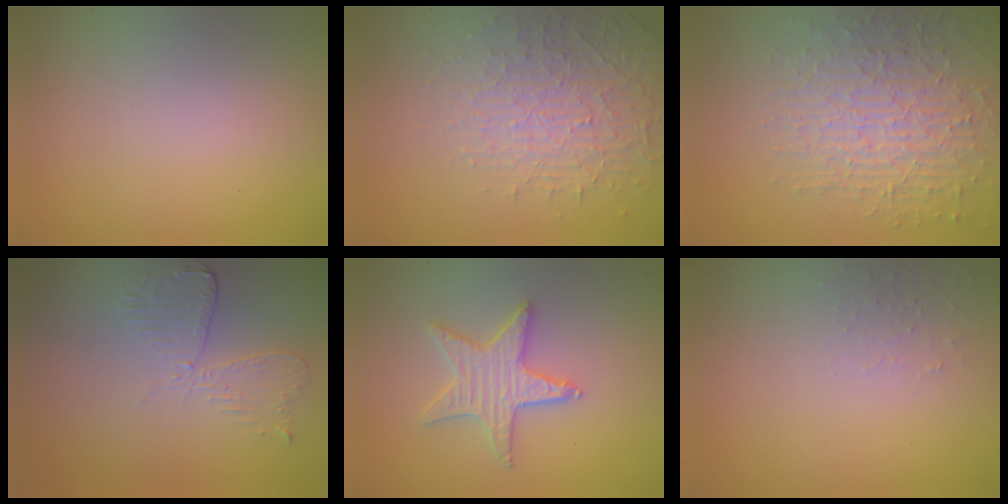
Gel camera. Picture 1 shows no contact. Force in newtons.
{"total": 4.5, "press": 3.1, "slide": 3.3}
{"total": 6.0, "press": 5.0, "slide": 3.3}
{"total": 2.6, "press": 2.3, "slide": 1.3}
{"total": 3.5, "press": 3.4, "slide": 0.7}
{"total": 1.1, "press": 1.0, "slide": 0.2}